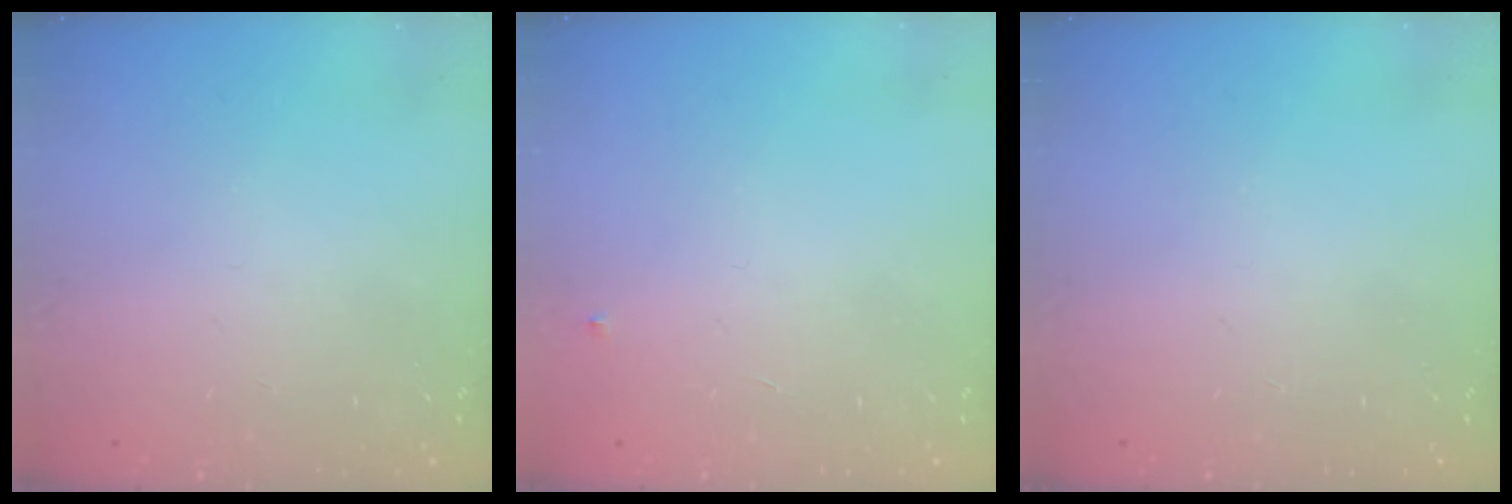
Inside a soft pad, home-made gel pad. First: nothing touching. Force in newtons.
{"total": 3.0, "press": 2.9, "slide": 0.4}
{"total": 0.0}